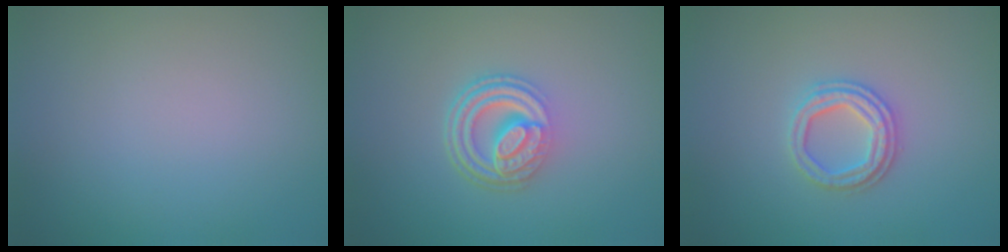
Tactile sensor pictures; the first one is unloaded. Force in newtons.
{"total": 4.9, "press": 3.4, "slide": 3.5}
{"total": 2.9, "press": 2.7, "slide": 1.0}